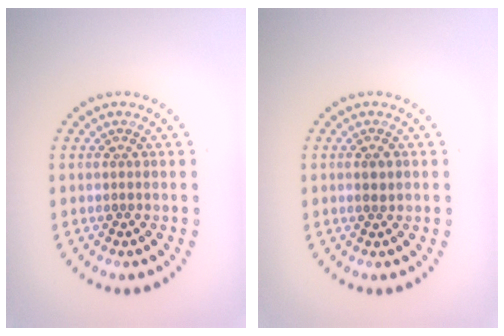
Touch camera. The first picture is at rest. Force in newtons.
{"total": 1.1, "press": 1.1, "slide": 0.3}